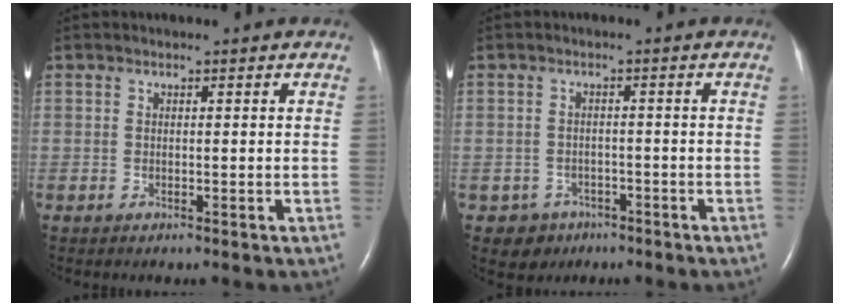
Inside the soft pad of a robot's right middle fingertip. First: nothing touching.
{"total": 3.5, "force": [-2.0, 2.9, -0.2], "torque": [0.000, 0.011, -0.026]}